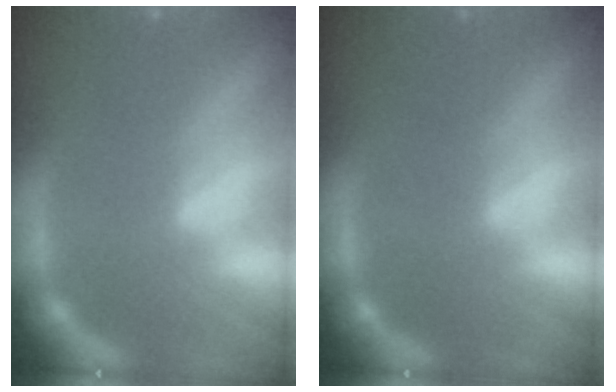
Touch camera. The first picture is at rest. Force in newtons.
{"total": 0.0}